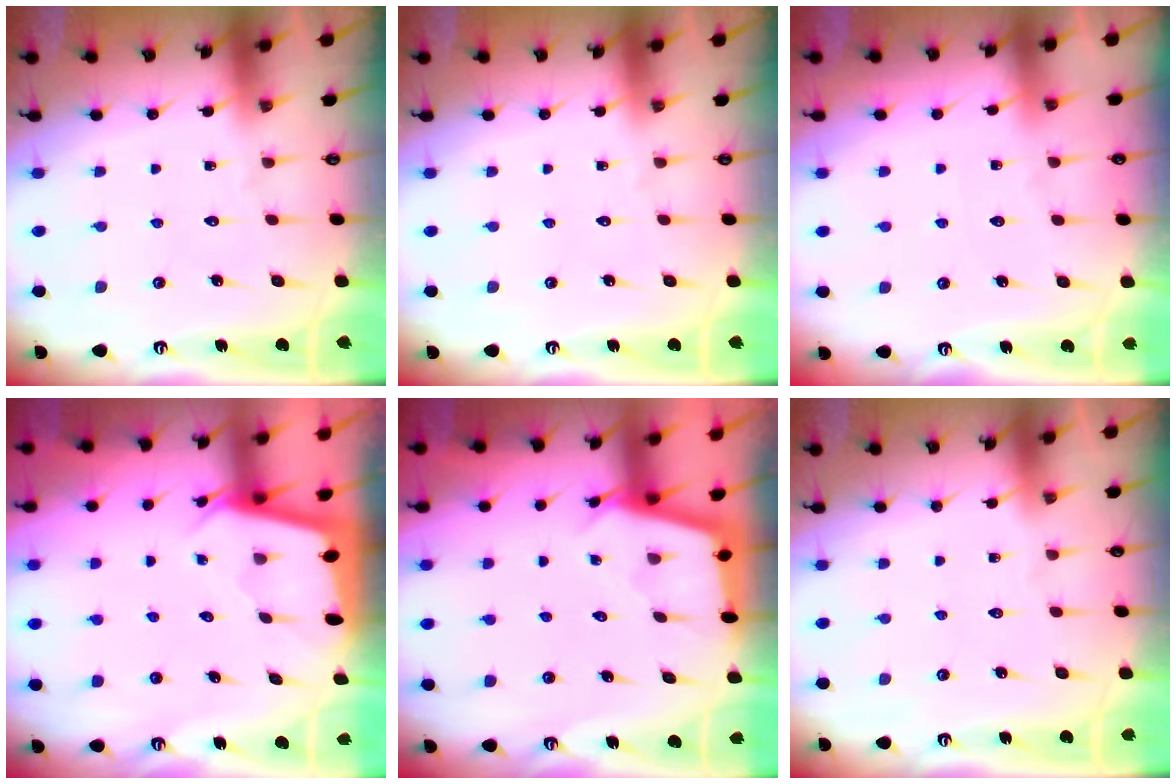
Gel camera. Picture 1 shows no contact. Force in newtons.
{"total": 0.0}
{"total": 1.6, "press": 1.6, "slide": 0.3}
{"total": 2.0, "press": 2.0, "slide": 0.2}
{"total": 2.9, "press": 2.9, "slide": 0.3}
{"total": 0.0}